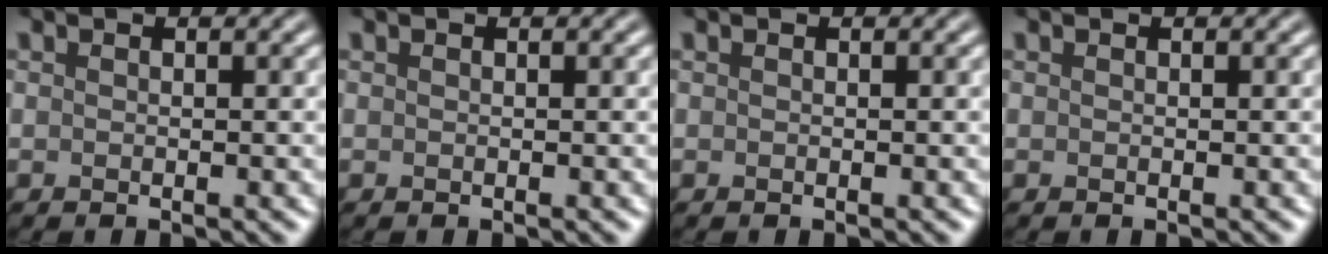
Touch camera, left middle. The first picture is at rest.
{"total": 0.0}
{"total": 0.0}
{"total": 0.0}